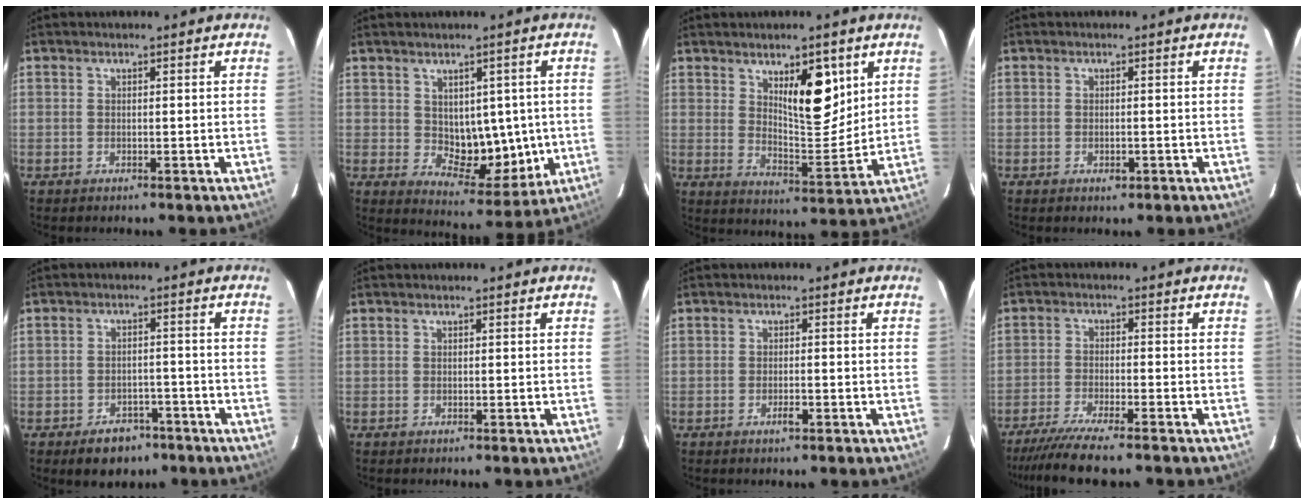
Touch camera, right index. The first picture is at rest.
{"total": 8.9, "force": [0.2, 5.3, 7.2], "torque": [-0.088, 0.001, 0.026]}
{"total": 9.8, "force": [4.5, 3.1, 8.2], "torque": [-0.130, -0.010, 0.080]}
{"total": 1.3, "force": [-0.6, 0.5, 1.1], "torque": [-0.021, -0.002, -0.005]}
{"total": 5.8, "force": [-3.8, 3.6, 2.4], "torque": [-0.037, 0.005, -0.051]}
{"total": 0.0}
{"total": 1.7, "force": [-0.9, 0.2, 1.4], "torque": [-0.025, -0.001, -0.014]}
{"total": 9.0, "force": [-7.4, 0.1, 5.0], "torque": [-0.072, -0.023, -0.119]}